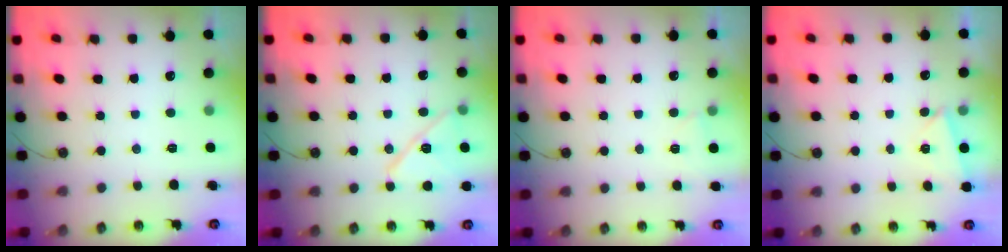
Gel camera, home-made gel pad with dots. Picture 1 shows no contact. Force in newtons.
{"total": 13.2, "press": 13.2, "slide": 0.6}
{"total": 1.8, "press": 1.6, "slide": 0.8}
{"total": 2.8, "press": 1.7, "slide": 2.2}